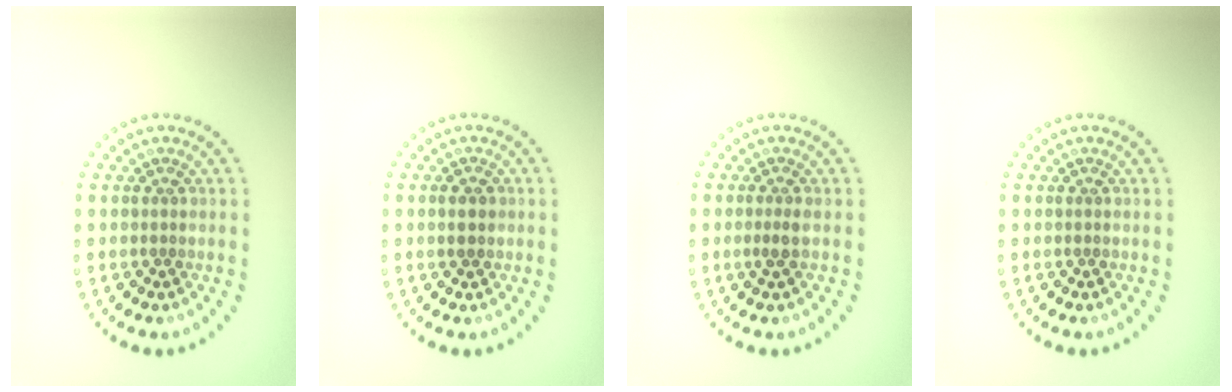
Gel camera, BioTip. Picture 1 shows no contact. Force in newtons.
{"total": 1.2, "press": 1.2, "slide": 0.2}
{"total": 1.0, "press": 0.8, "slide": 0.6}
{"total": 0.0}